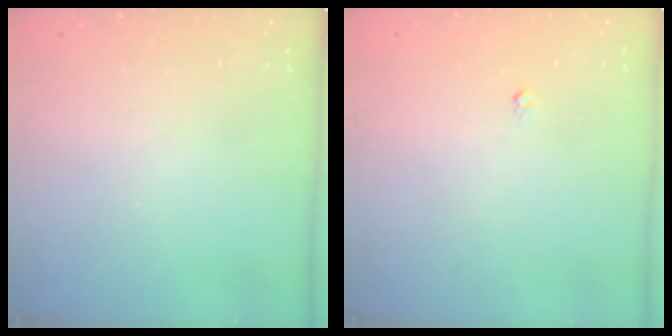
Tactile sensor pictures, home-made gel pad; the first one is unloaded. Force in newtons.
{"total": 2.5, "press": 2.5, "slide": 0.2}